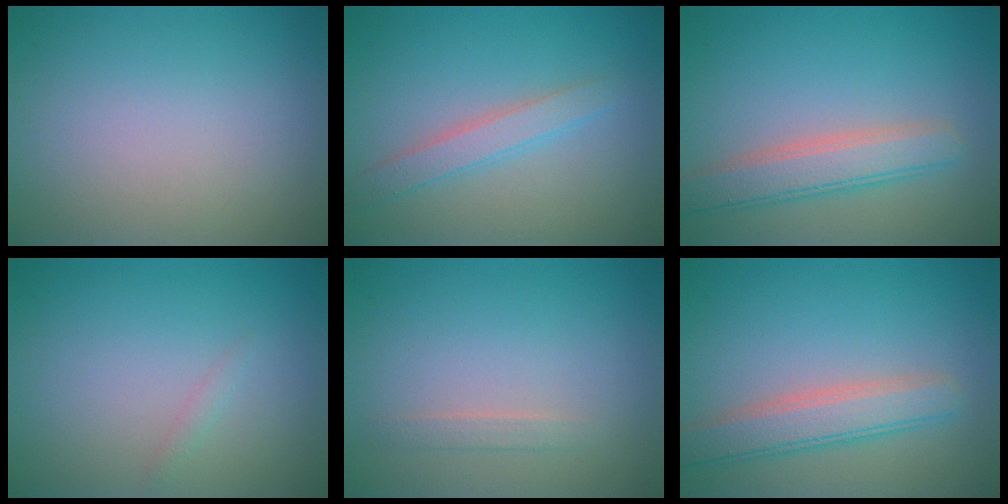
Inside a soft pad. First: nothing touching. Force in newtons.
{"total": 2.3, "press": 2.3, "slide": 0.1}
{"total": 3.9, "press": 3.9, "slide": 0.2}
{"total": 0.7, "press": 0.7, "slide": 0.0}
{"total": 0.9, "press": 0.9, "slide": 0.1}
{"total": 3.9, "press": 3.9, "slide": 0.2}